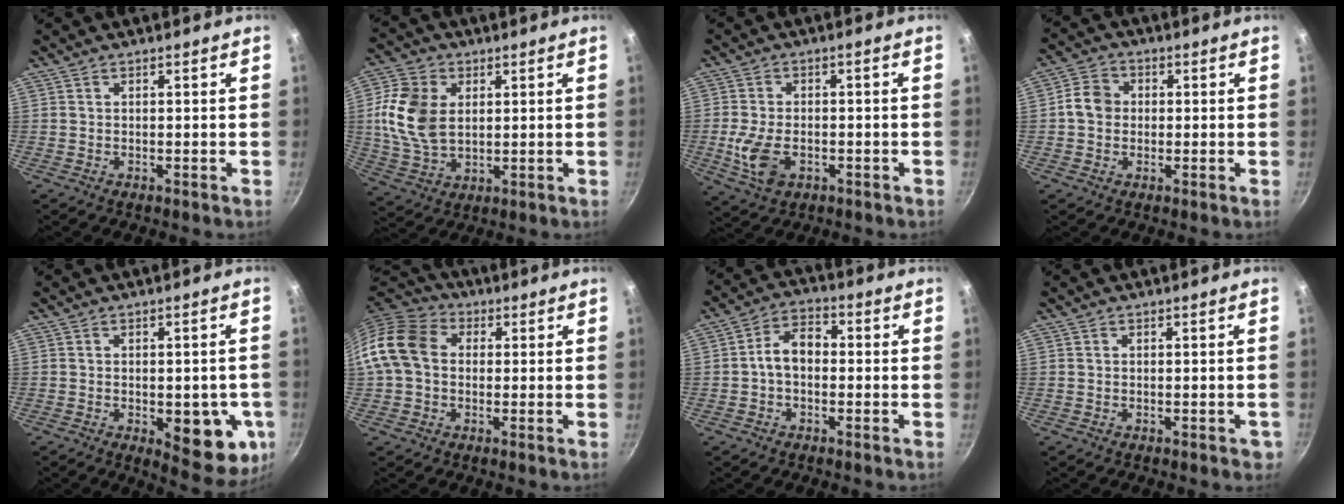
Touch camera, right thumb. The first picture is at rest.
{"total": 12.7, "force": [2.2, 8.8, 8.9], "torque": [-0.162, -0.010, 0.044]}
{"total": 7.3, "force": [-1.9, 4.0, 5.8], "torque": [-0.120, 0.000, -0.035]}
{"total": 5.4, "force": [0.0, 4.7, 2.7], "torque": [-0.027, 0.011, -0.014]}
{"total": 13.1, "force": [-3.2, 5.8, 11.2], "torque": [-0.093, -0.006, -0.034]}
{"total": 11.9, "force": [0.8, 9.3, 7.3], "torque": [-0.113, 0.025, -0.005]}
{"total": 6.6, "force": [-0.6, 4.5, 4.8], "torque": [-0.063, 0.029, -0.023]}
{"total": 1.8, "force": [-0.5, 1.2, 1.2], "torque": [-0.003, 0.007, -0.004]}